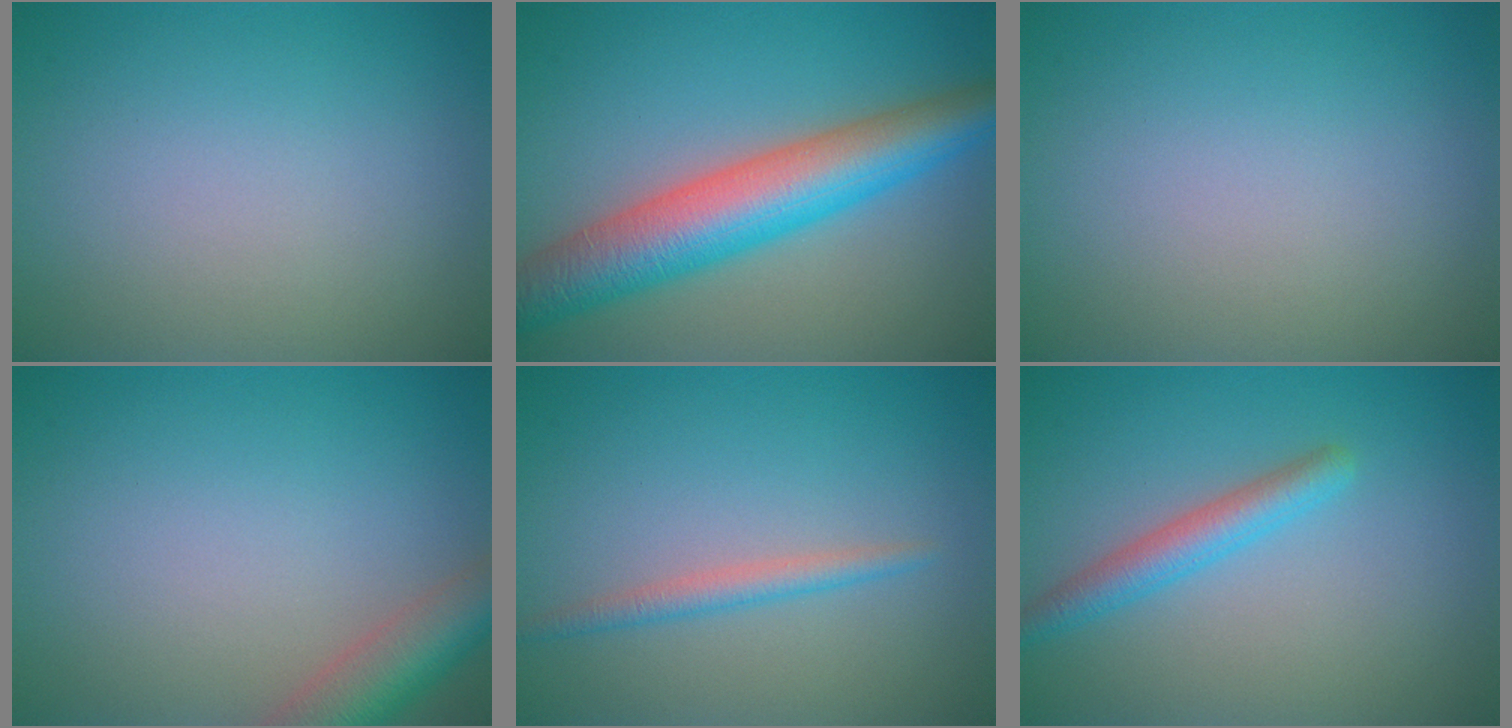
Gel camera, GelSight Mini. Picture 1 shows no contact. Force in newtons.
{"total": 8.9, "press": 8.9, "slide": 0.1}
{"total": 0.0}
{"total": 4.7, "press": 4.7, "slide": 0.4}
{"total": 1.8, "press": 1.7, "slide": 0.1}
{"total": 2.8, "press": 2.8, "slide": 0.2}